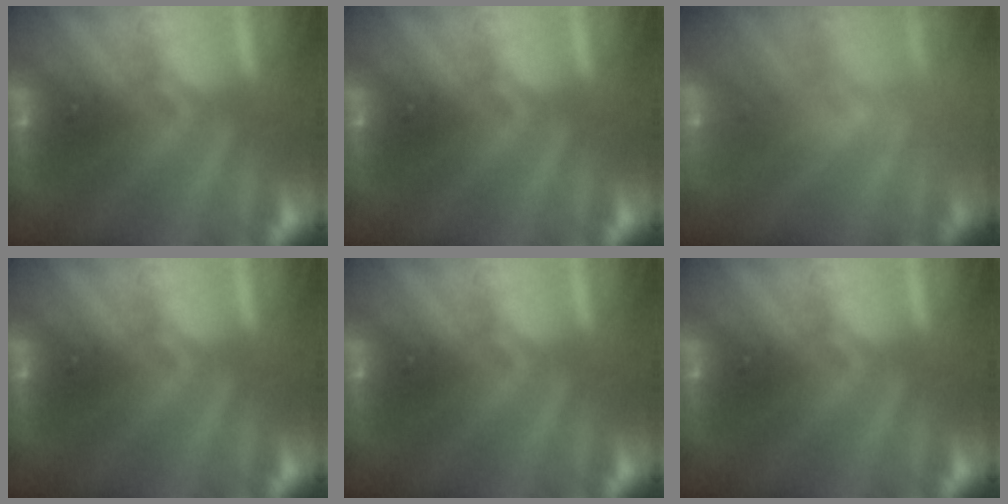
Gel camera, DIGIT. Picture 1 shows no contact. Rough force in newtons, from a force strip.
{"total": 0.0}
{"total": 2.3}
{"total": 0.0}
{"total": 0.0}
{"total": 0.0}